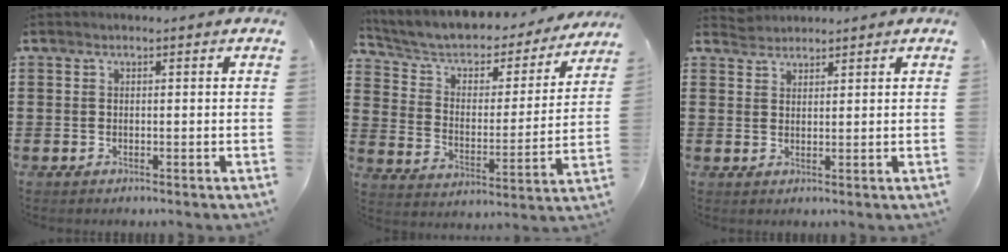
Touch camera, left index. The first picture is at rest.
{"total": 4.6, "force": [3.4, 2.7, 1.7], "torque": [-0.057, -0.027, 0.049]}
{"total": 2.0, "force": [1.9, 0.4, -0.3], "torque": [-0.001, 0.004, 0.039]}